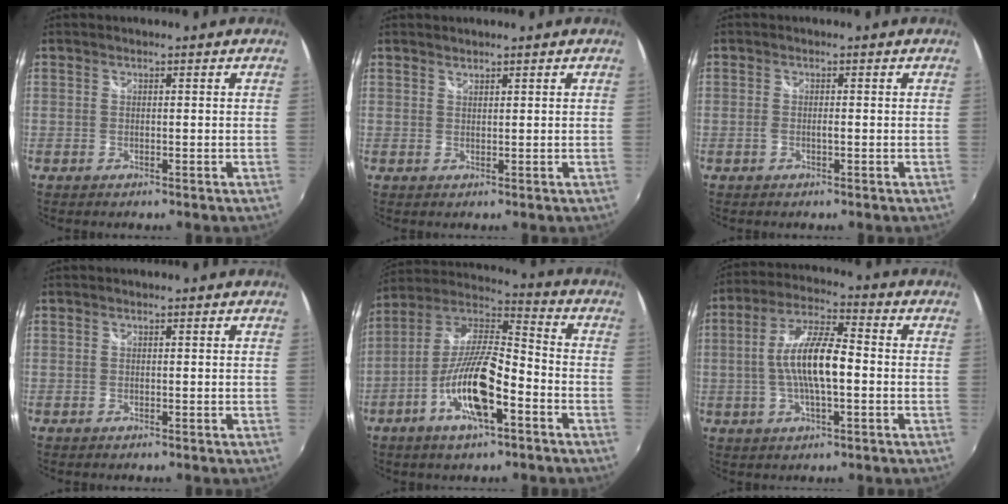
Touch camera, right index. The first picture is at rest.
{"total": 0.9, "force": [0.8, 0.2, 0.1], "torque": [-0.001, 0.001, 0.016]}
{"total": 1.1, "force": [-0.4, 0.1, 1.0], "torque": [-0.020, -0.002, -0.008]}
{"total": 0.0}
{"total": 15.4, "force": [-6.5, 4.4, 13.2], "torque": [-0.265, -0.008, -0.126]}
{"total": 11.4, "force": [-1.2, 3.1, 10.9], "torque": [-0.215, 0.008, -0.024]}